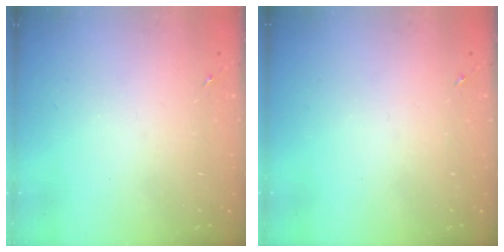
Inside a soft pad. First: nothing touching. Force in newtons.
{"total": 0.0}